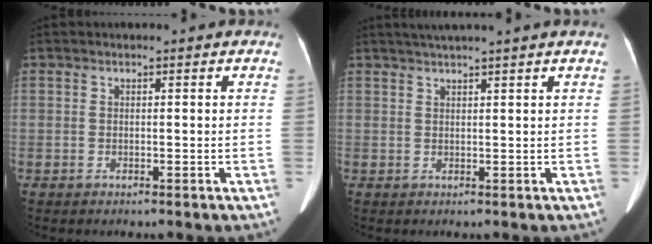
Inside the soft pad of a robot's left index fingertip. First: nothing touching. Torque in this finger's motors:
{"motor_torque": [0.87, -1.27, 0.16, 0.07]}